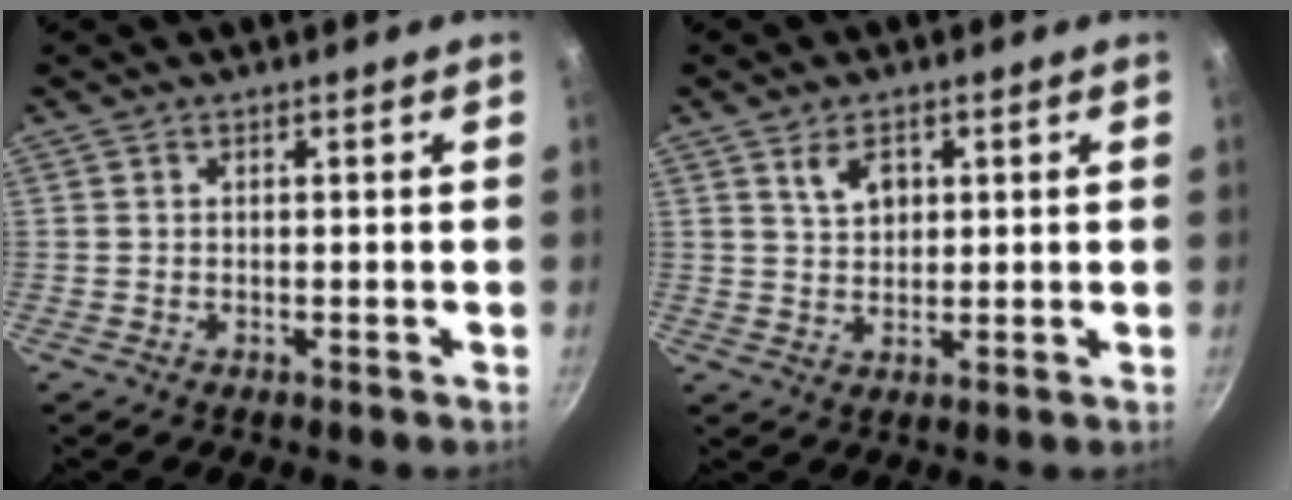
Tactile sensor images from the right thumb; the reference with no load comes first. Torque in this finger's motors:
{"motor_torque": [0.01, -0.02, 0.11, 0.17, 0.07]}